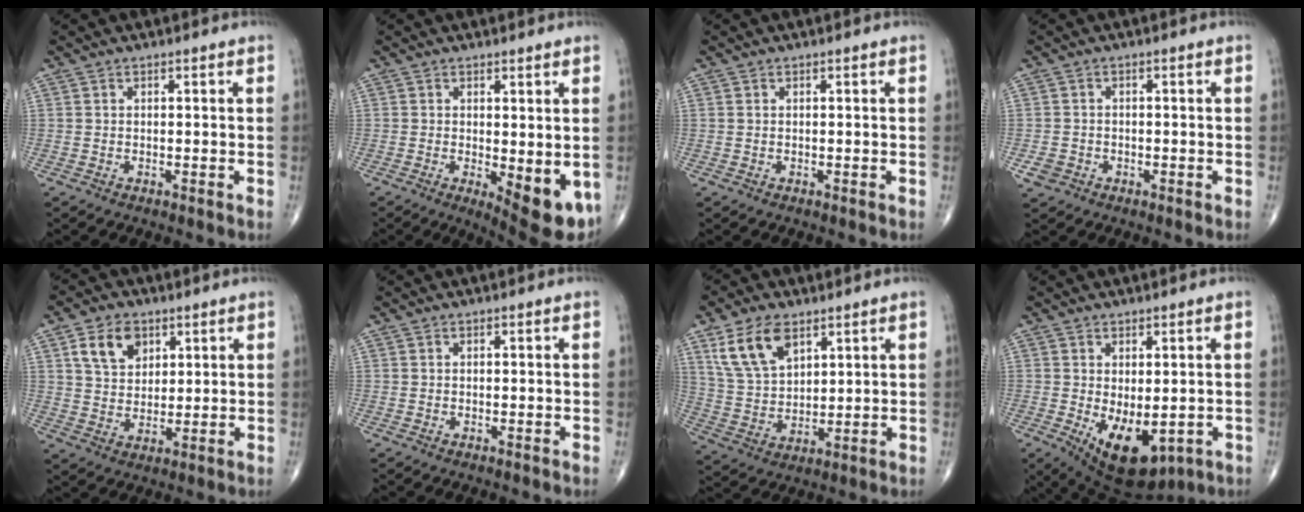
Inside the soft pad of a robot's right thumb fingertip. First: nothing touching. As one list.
[{"total": 9.1, "force": [-1.6, 3.4, 8.2], "torque": [-0.099, -0.022, -0.012]}, {"total": 0.0}, {"total": 2.6, "force": [-1.1, 2.2, 0.8], "torque": [-0.011, 0.007, -0.017]}, {"total": 8.4, "force": [3.8, 5.9, 4.6], "torque": [-0.058, -0.014, 0.070]}, {"total": 0.0}, {"total": 11.3, "force": [6.1, 6.4, 7.1], "torque": [-0.122, -0.022, 0.128]}, {"total": 10.4, "force": [-2.1, 5.4, 8.7], "torque": [-0.120, -0.010, -0.008]}]